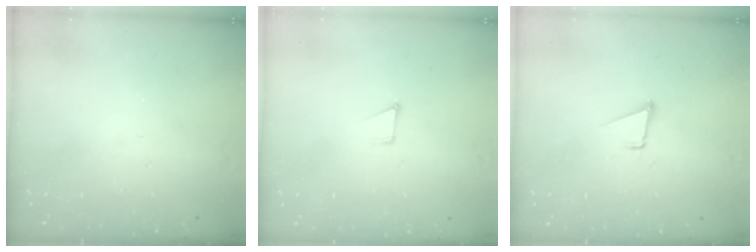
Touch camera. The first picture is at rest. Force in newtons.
{"total": 3.4, "press": 3.4, "slide": 0.3}
{"total": 1.6, "press": 1.5, "slide": 0.1}